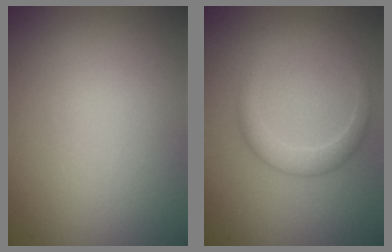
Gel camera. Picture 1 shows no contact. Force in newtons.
{"total": 2.2, "press": 2.2, "slide": 0.1}